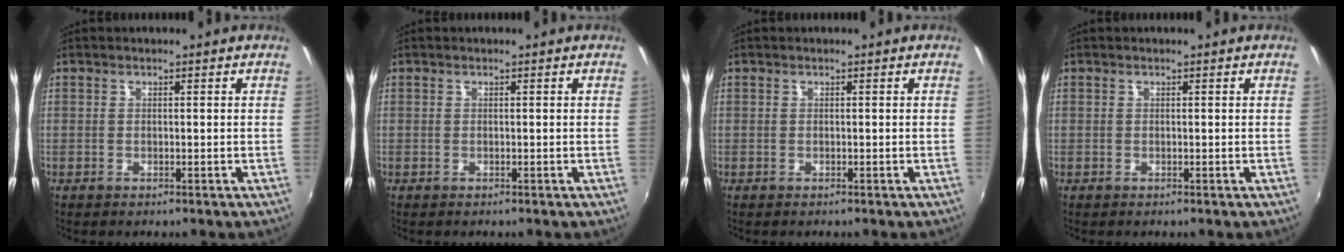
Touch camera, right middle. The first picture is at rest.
{"total": 0.0}
{"total": 0.0}
{"total": 0.0}